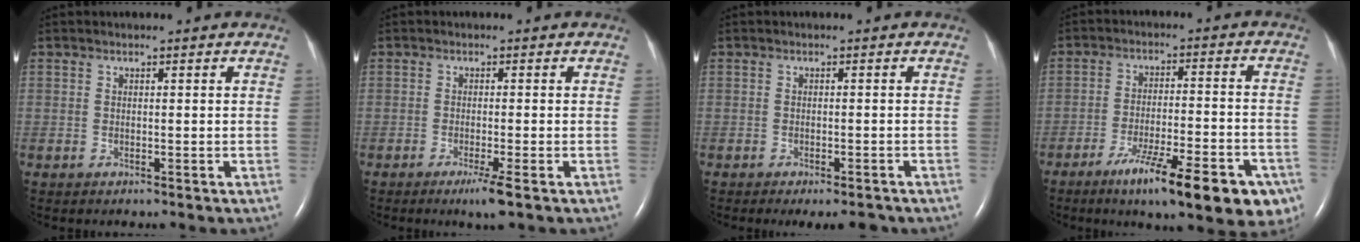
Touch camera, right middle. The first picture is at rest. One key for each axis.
{"total": 2.8, "fx": -1.6, "fy": -0.3, "fz": 2.2, "tx": -0.041, "ty": -0.011, "tz": -0.028}
{"total": 4.4, "fx": -3.7, "fy": 1.1, "fz": 2.1, "tx": -0.020, "ty": -0.006, "tz": -0.048}
{"total": 17.1, "fx": -10.8, "fy": 3.4, "fz": 12.8, "tx": -0.125, "ty": -0.007, "tz": -0.157}